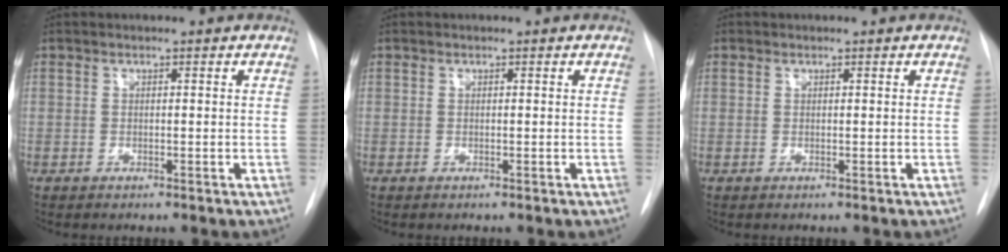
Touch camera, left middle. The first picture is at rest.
{"total": 0.0}
{"total": 0.6, "force": [-0.1, -0.3, -0.6], "torque": [0.014, -0.003, -0.002]}